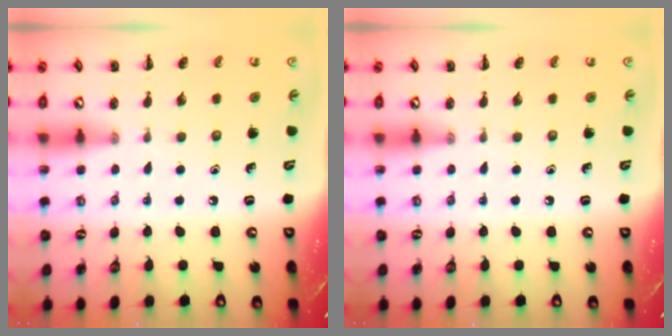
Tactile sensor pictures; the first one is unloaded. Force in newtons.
{"total": 0.0}